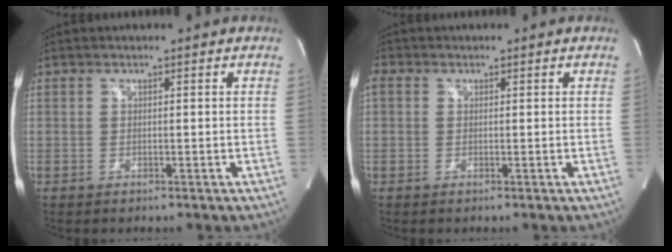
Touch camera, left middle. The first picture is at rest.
{"total": 1.6, "force": [0.5, 1.3, 0.7], "torque": [-0.022, 0.015, 0.011]}